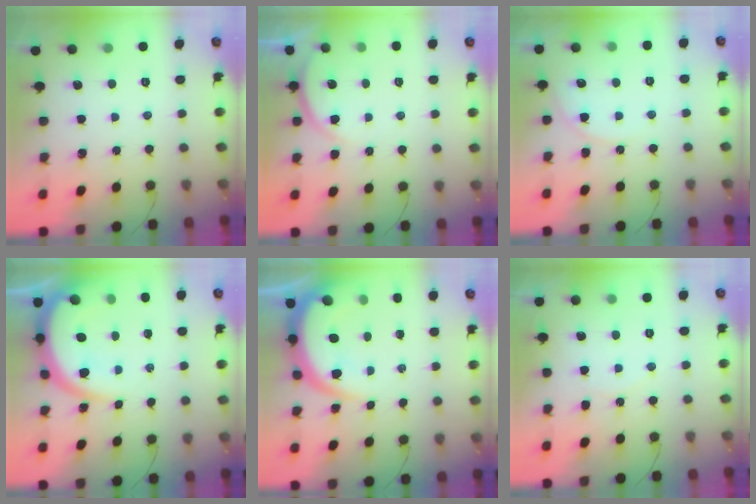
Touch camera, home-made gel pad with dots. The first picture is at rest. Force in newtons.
{"total": 5.9, "press": 5.9, "slide": 0.7}
{"total": 7.3, "press": 7.3, "slide": 0.4}
{"total": 12.0, "press": 12.0, "slide": 1.2}
{"total": 9.0, "press": 9.0, "slide": 0.9}
{"total": 3.9, "press": 3.7, "slide": 1.4}